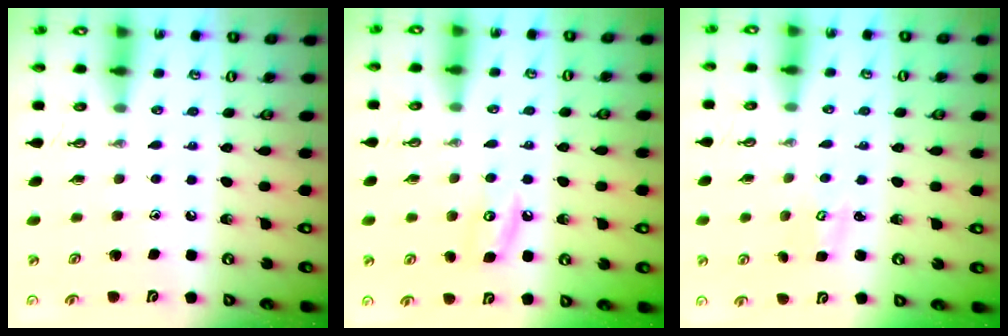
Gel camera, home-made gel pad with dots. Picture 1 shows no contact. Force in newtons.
{"total": 6.5, "press": 6.5, "slide": 0.3}
{"total": 1.8, "press": 1.8, "slide": 0.2}